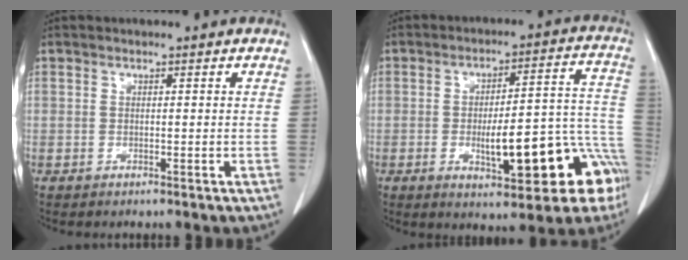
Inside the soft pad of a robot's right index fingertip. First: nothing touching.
{"total": 18.0, "force": [-6.6, 5.1, 16.0], "torque": [-0.130, 0.048, -0.073]}